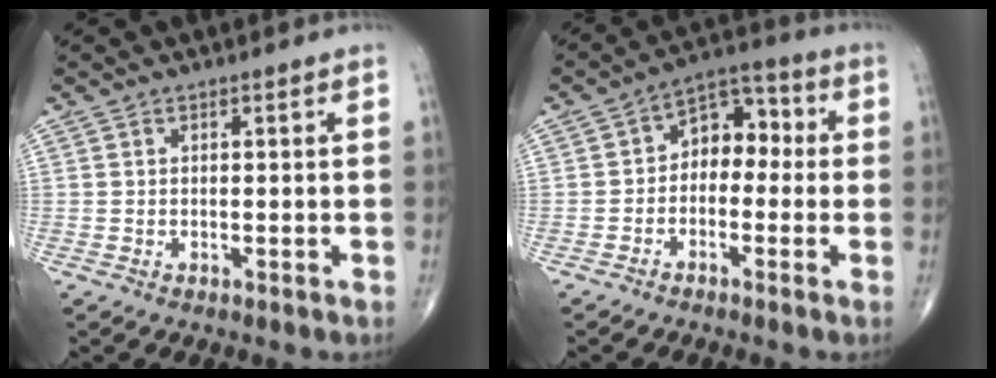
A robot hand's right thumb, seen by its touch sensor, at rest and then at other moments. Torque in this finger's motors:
{"motor_torque": [-0.16, 0.30, 0.54, 0.01, 0.12]}